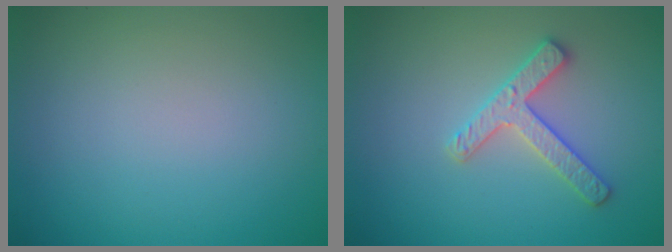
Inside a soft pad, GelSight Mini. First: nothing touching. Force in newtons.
{"total": 2.7, "press": 2.7, "slide": 0.3}